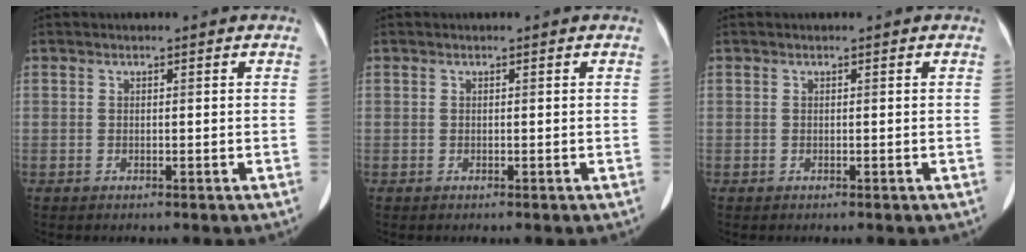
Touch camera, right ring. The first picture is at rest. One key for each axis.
{"total": 0.0}
{"total": 0.0}